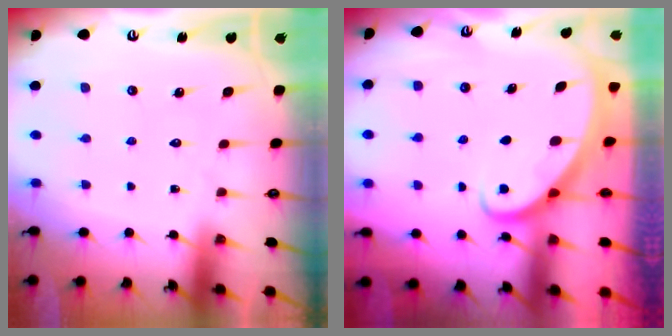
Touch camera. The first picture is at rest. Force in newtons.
{"total": 2.6, "press": 2.6, "slide": 0.3}